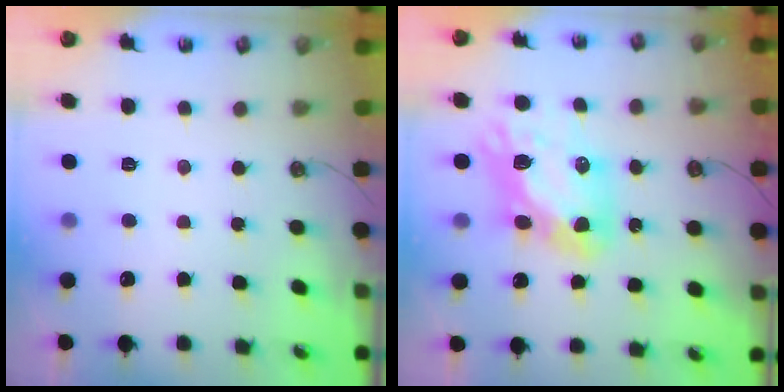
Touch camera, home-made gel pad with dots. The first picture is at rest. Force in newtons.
{"total": 12.5, "press": 12.5, "slide": 1.2}